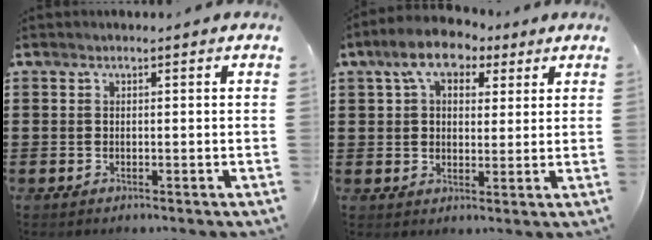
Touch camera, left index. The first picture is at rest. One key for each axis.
{"total": 7.3, "fx": 4.6, "fy": 4.1, "fz": 3.9, "tx": -0.090, "ty": 0.008, "tz": 0.081}